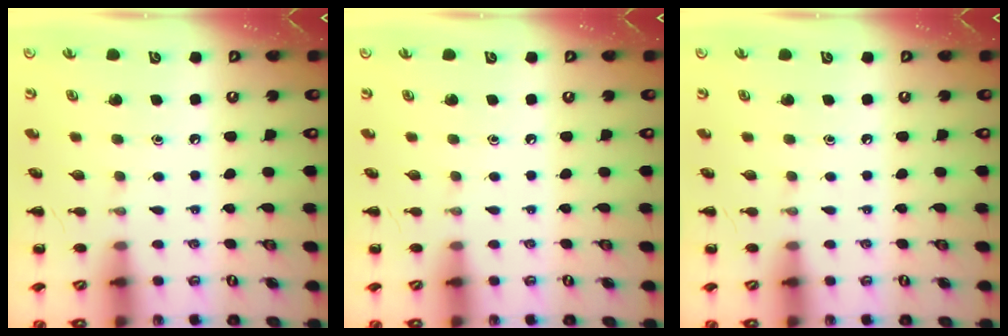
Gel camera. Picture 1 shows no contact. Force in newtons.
{"total": 0.0}
{"total": 0.0}